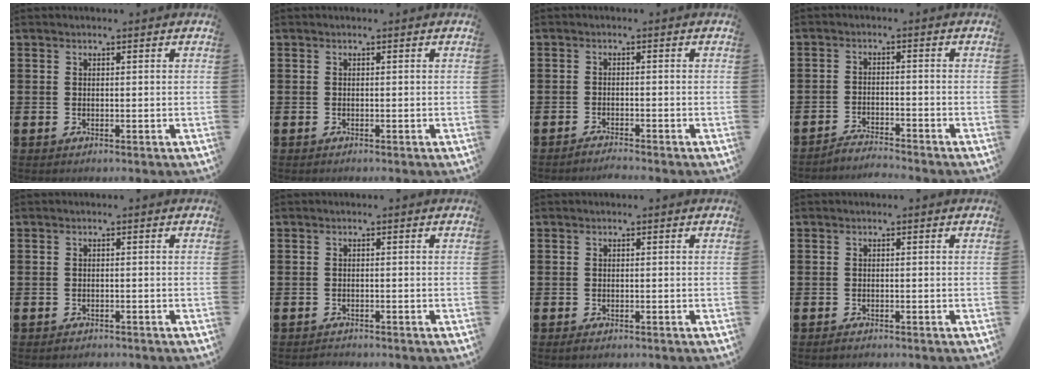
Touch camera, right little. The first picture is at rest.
{"total": 0.0}
{"total": 1.4, "force": [-1.4, -0.2, 0.2], "torque": [-0.004, 0.001, -0.028]}
{"total": 2.6, "force": [-2.6, -0.2, -0.1], "torque": [-0.003, 0.004, -0.055]}
{"total": 0.6, "force": [-0.6, 0.1, 0.0], "torque": [-0.003, -0.001, -0.013]}
{"total": 0.7, "force": [-0.7, 0.1, -0.1], "torque": [-0.001, -0.001, -0.014]}
{"total": 0.5, "force": [-0.3, 0.2, 0.4], "torque": [-0.009, 0.002, -0.006]}
{"total": 0.5, "force": [-0.5, 0.2, 0.1], "torque": [-0.004, -0.002, -0.010]}